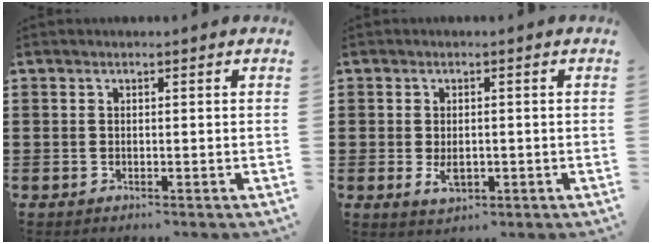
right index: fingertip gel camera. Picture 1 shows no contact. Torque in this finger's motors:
{"motor_torque": [1.02, 1.11, 0.10, 0.02]}